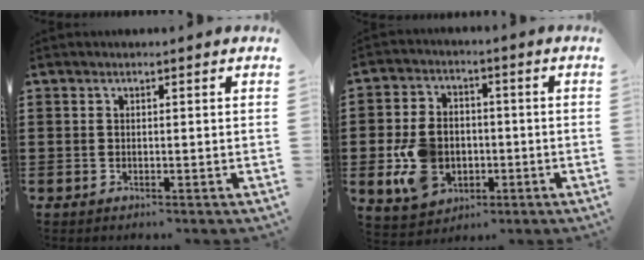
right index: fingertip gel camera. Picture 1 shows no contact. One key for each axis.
{"total": 9.3, "fx": -1.9, "fy": 6.8, "fz": 6.0, "tx": -0.159, "ty": 0.009, "tz": -0.038}